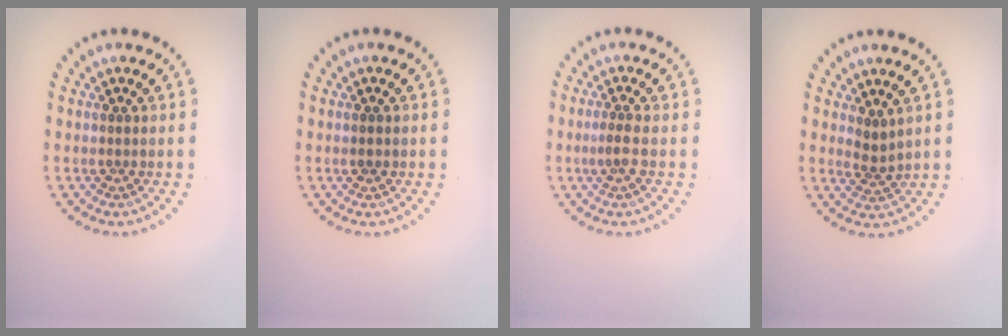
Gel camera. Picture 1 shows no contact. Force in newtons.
{"total": 0.8, "press": 0.8, "slide": 0.1}
{"total": 1.3, "press": 1.0, "slide": 0.8}
{"total": 1.9, "press": 1.4, "slide": 1.4}